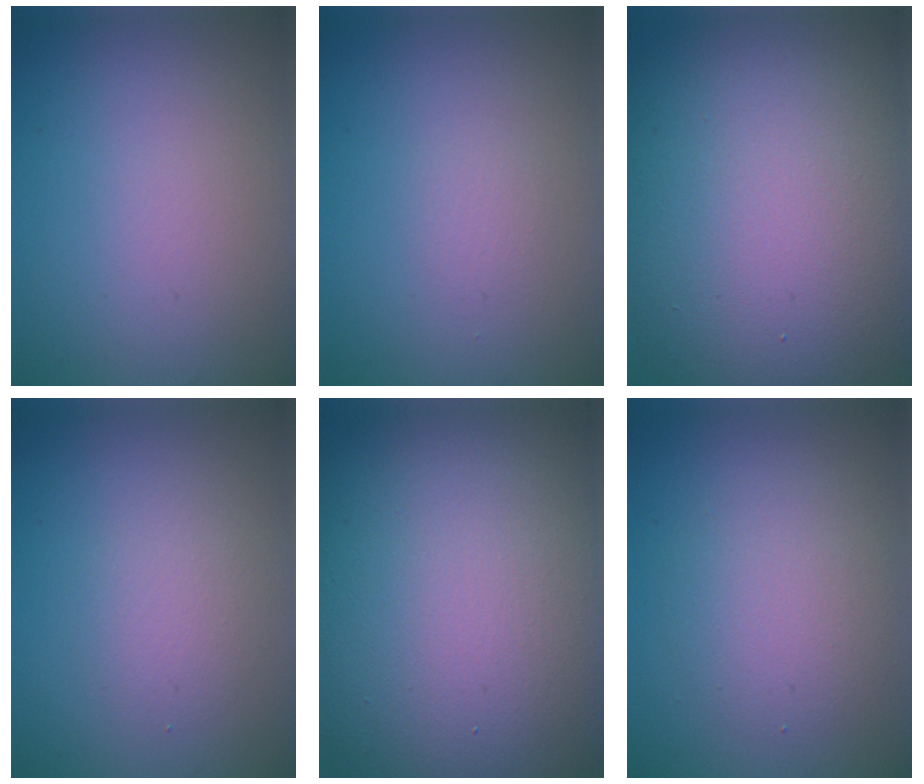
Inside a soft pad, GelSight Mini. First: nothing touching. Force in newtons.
{"total": 0.7, "press": 0.7, "slide": 0.0}
{"total": 16.8, "press": 16.7, "slide": 1.2}
{"total": 1.9, "press": 1.8, "slide": 0.2}
{"total": 20.3, "press": 20.3, "slide": 1.1}
{"total": 3.5, "press": 3.4, "slide": 0.4}